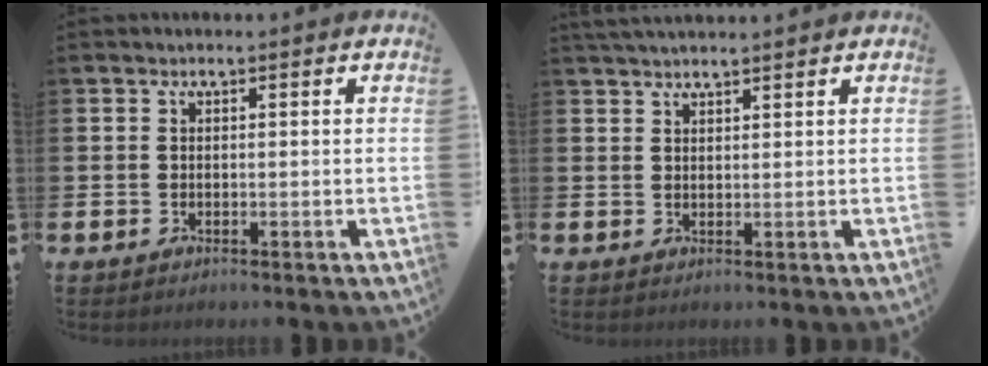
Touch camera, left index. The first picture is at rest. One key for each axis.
{"total": 2.0, "fx": 2.0, "fy": 0.0, "fz": 0.4, "tx": -0.012, "ty": -0.004, "tz": 0.036}